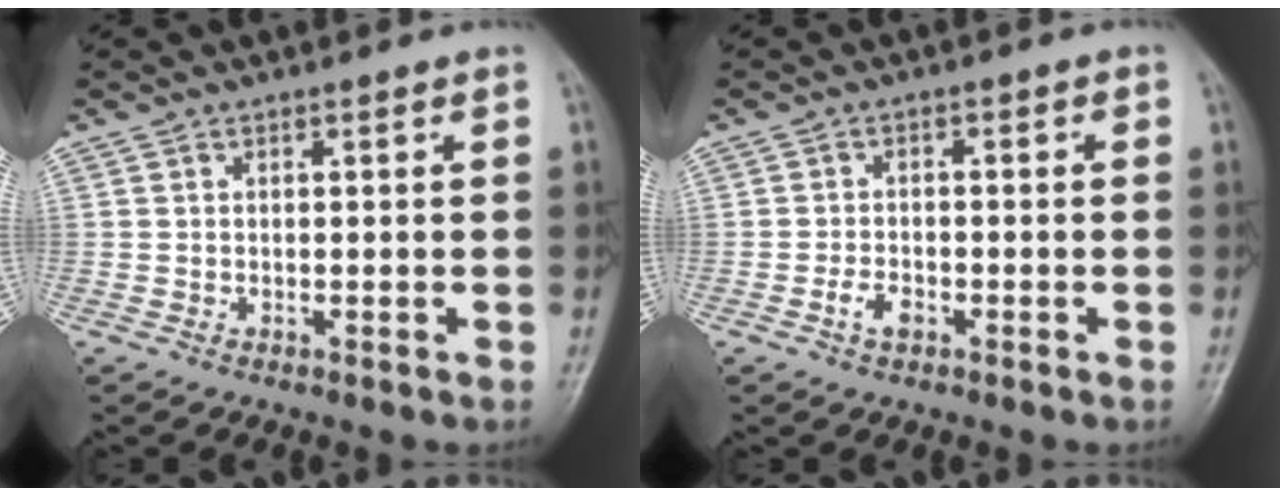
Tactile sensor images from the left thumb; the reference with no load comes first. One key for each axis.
{"total": 3.0, "fx": -1.7, "fy": 1.8, "fz": 1.6, "tx": -0.027, "ty": 0.012, "tz": -0.030}